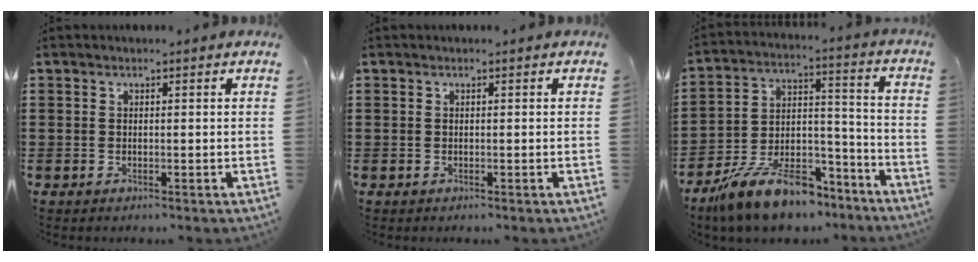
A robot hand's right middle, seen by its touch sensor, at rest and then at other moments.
{"total": 0.0}
{"total": 12.6, "force": [-10.4, 3.8, 5.9], "torque": [-0.113, 0.041, -0.198]}